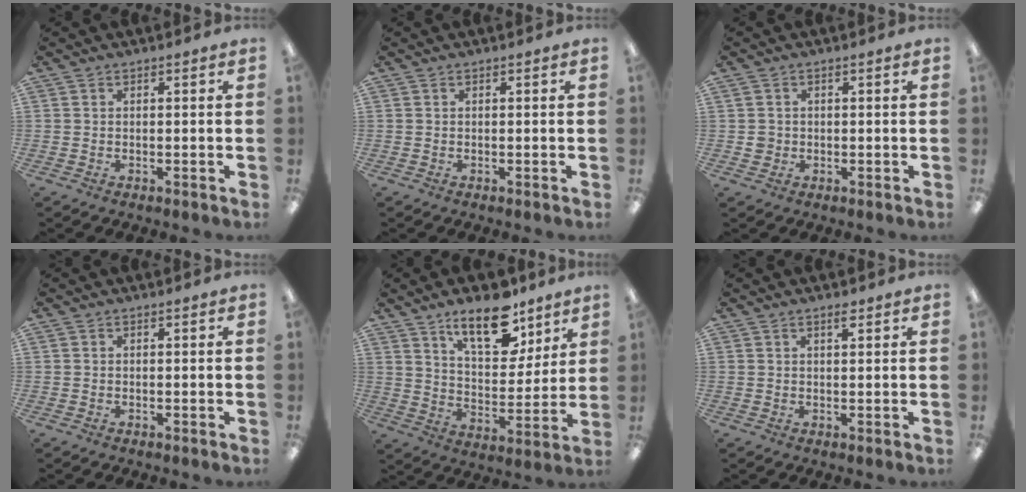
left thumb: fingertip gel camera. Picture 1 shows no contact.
{"total": 0.0}
{"total": 2.2, "force": [0.0, 2.1, 0.5], "torque": [-0.003, 0.001, -0.002]}
{"total": 0.0}
{"total": 15.8, "force": [10.9, 7.1, 8.8], "torque": [-0.129, -0.057, 0.188]}
{"total": 1.9, "force": [1.4, 0.4, 1.2], "torque": [-0.019, -0.004, 0.023]}